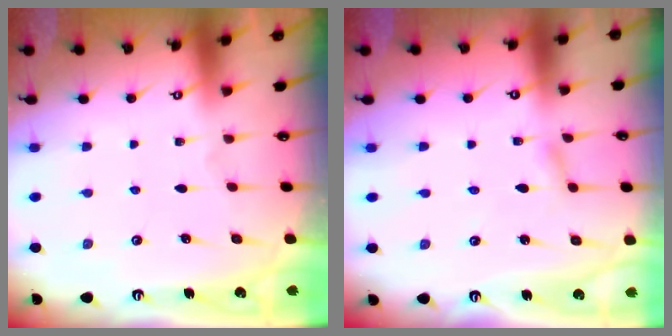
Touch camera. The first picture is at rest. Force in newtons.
{"total": 1.5, "press": 1.5, "slide": 0.1}